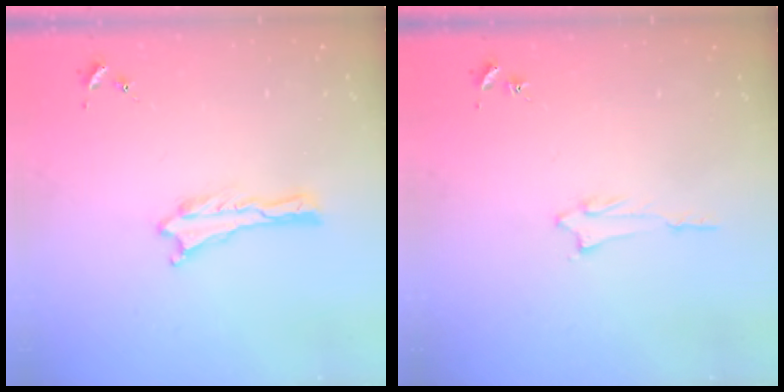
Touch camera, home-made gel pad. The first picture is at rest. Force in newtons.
{"total": 1.2, "press": 1.2, "slide": 0.1}